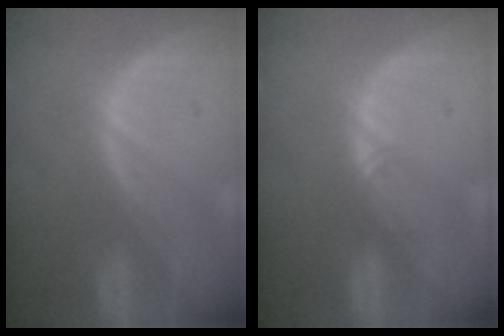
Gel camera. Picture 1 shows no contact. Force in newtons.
{"total": 1.1, "press": 1.0, "slide": 0.6}